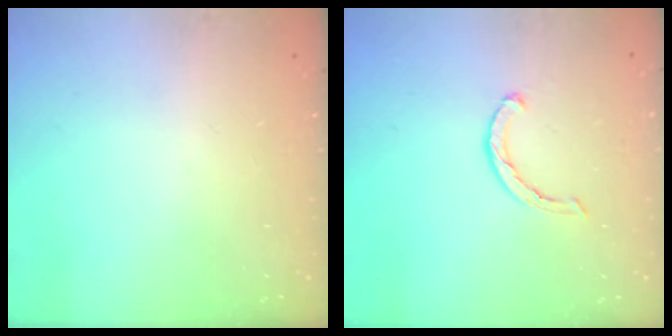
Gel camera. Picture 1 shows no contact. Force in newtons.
{"total": 2.1, "press": 2.1, "slide": 0.3}